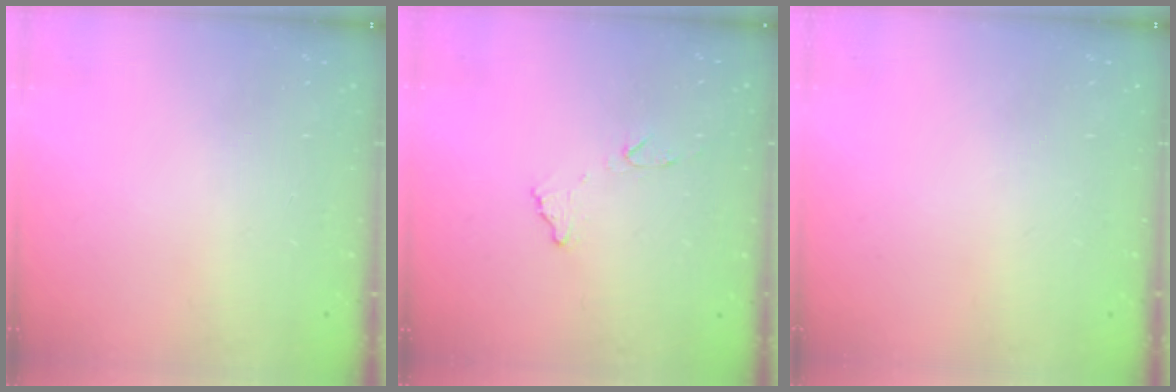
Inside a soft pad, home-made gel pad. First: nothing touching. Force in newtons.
{"total": 7.6, "press": 7.5, "slide": 0.5}
{"total": 0.0}